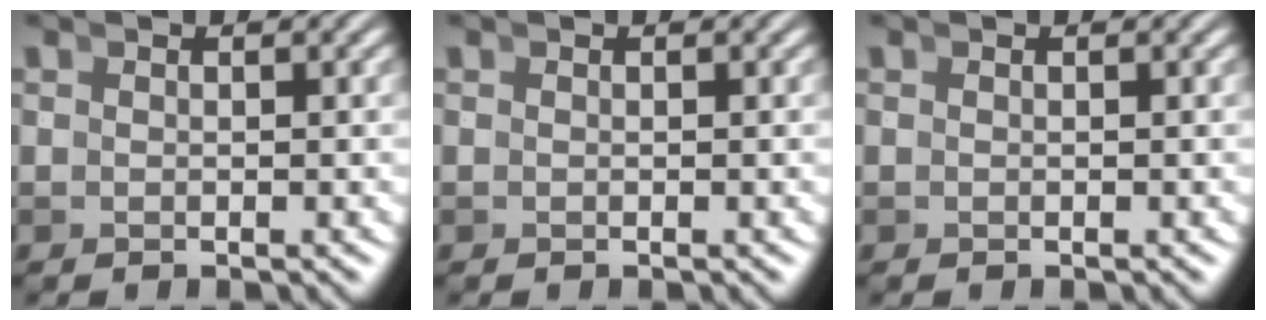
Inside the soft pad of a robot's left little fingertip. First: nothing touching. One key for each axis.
{"total": 0.0}
{"total": 0.0}